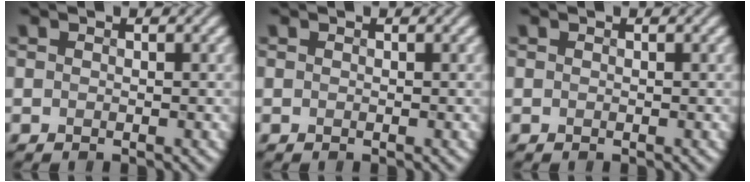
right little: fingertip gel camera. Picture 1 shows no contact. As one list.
[{"total": 0.0}, {"total": 0.0}]